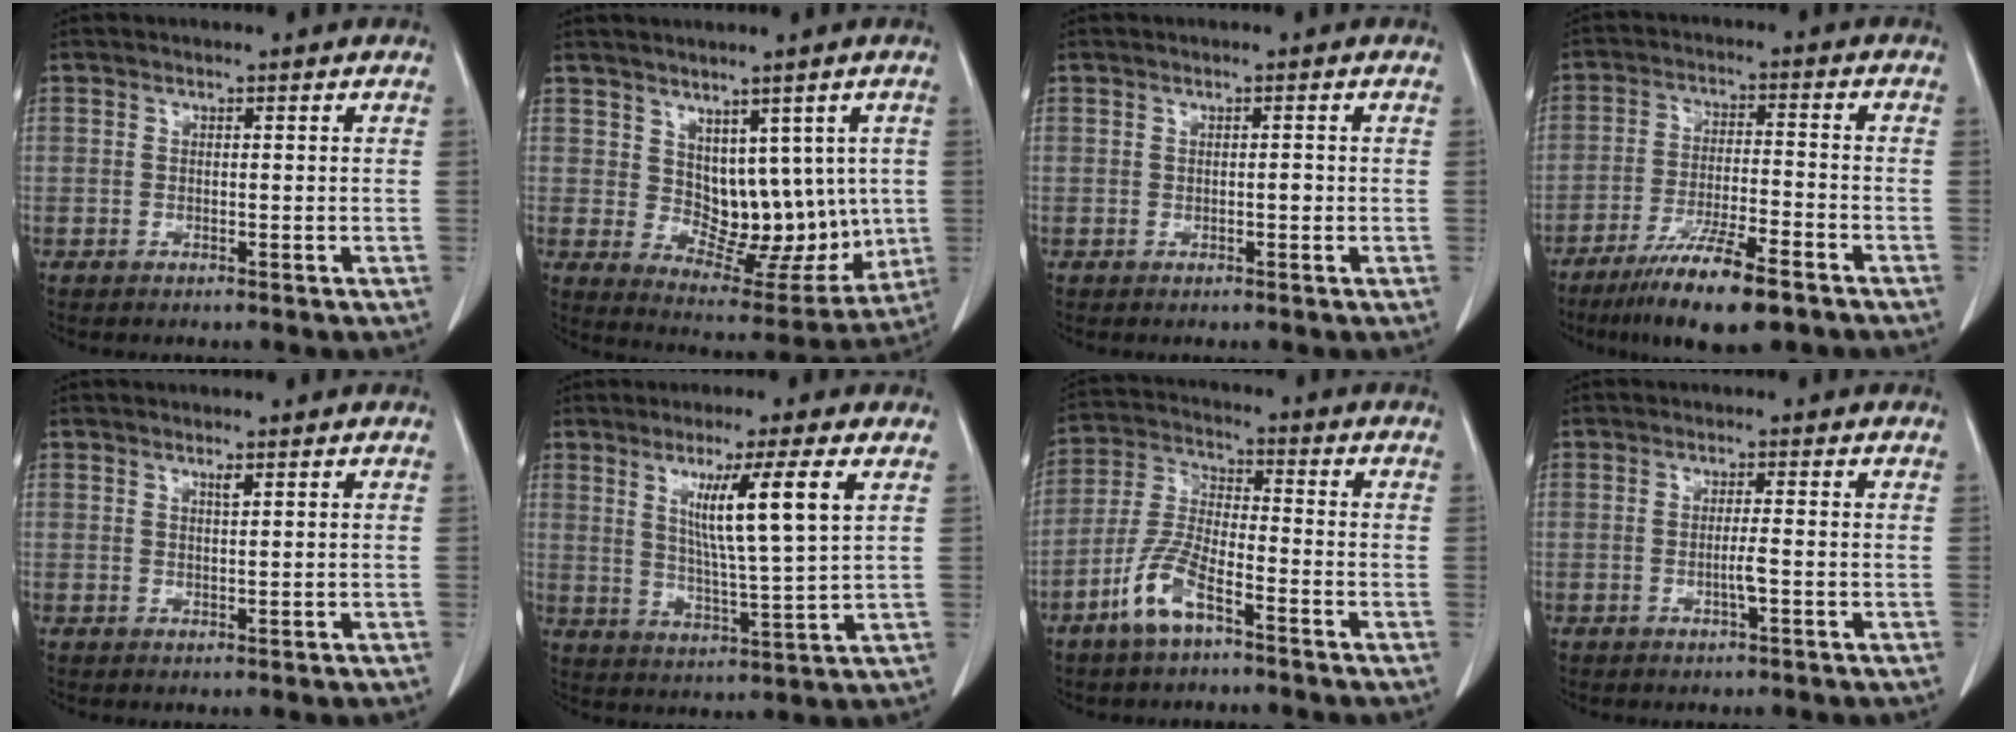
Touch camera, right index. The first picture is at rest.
{"total": 10.9, "force": [1.6, 6.7, 8.4], "torque": [-0.094, 0.003, 0.047]}
{"total": 0.8, "force": [-0.2, 0.3, 0.7], "torque": [-0.010, 0.001, -0.003]}
{"total": 12.1, "force": [-8.3, 1.5, 8.7], "torque": [-0.151, -0.028, -0.139]}
{"total": 1.0, "force": [0.6, 0.0, 0.8], "torque": [-0.014, -0.005, 0.011]}
{"total": 10.4, "force": [4.0, -0.8, 9.6], "torque": [-0.163, -0.013, 0.070]}
{"total": 8.6, "force": [-5.1, 2.3, 6.5], "torque": [-0.146, -0.003, -0.104]}
{"total": 2.1, "force": [-0.6, -0.2, 2.0], "torque": [-0.040, -0.002, -0.012]}